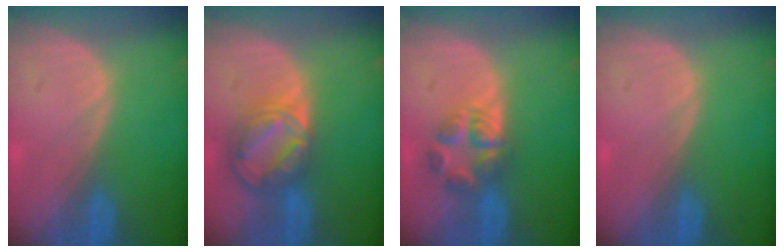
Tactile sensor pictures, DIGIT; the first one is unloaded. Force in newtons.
{"total": 8.6, "press": 7.2, "slide": 4.6}
{"total": 5.6, "press": 5.5, "slide": 1.1}
{"total": 0.0}